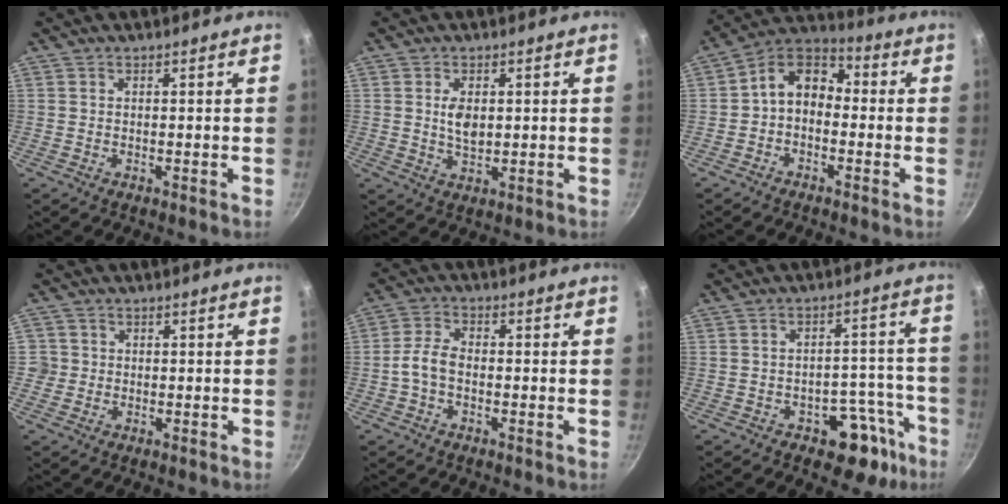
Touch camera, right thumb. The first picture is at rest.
{"total": 4.3, "force": [0.7, 2.5, 3.4], "torque": [-0.056, -0.008, 0.016]}
{"total": 9.6, "force": [-0.8, 6.9, 6.6], "torque": [-0.082, 0.038, -0.035]}
{"total": 2.4, "force": [-0.2, 2.4, -0.1], "torque": [0.018, 0.008, -0.006]}
{"total": 5.0, "force": [-1.2, 3.0, 3.8], "torque": [-0.076, 0.020, -0.029]}
{"total": 11.0, "force": [-6.3, 5.9, 6.9], "torque": [-0.050, 0.056, -0.081]}